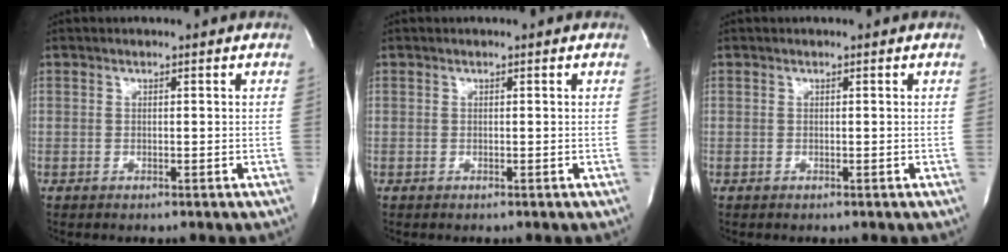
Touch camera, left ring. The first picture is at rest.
{"total": 0.0}
{"total": 0.0}